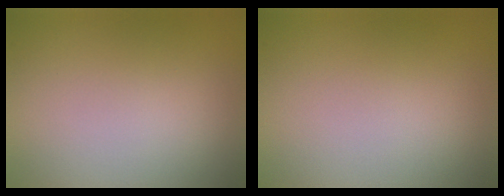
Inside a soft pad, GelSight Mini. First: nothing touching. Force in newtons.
{"total": 0.0}